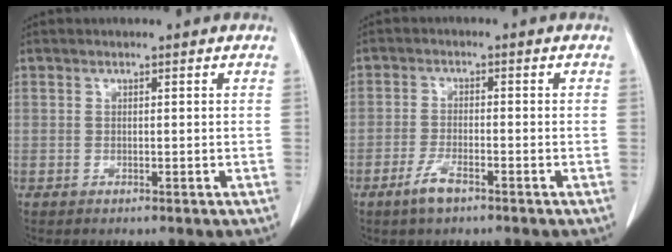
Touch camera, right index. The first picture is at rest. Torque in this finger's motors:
{"motor_torque": [0.38, -0.32, 0.02, 0.07]}